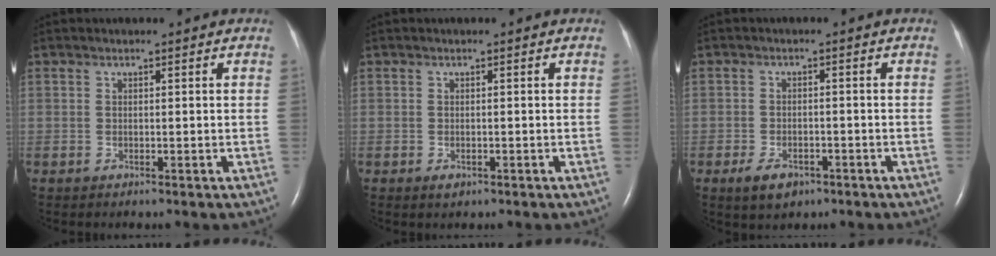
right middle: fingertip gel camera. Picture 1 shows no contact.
{"total": 1.1, "force": [-0.6, 0.6, 0.7], "torque": [-0.012, -0.001, -0.003]}
{"total": 4.0, "force": [-2.4, 2.2, 2.4], "torque": [-0.049, -0.003, -0.033]}